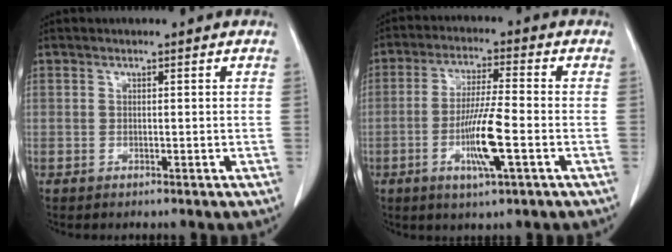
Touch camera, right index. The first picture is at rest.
{"total": 9.2, "force": [-2.9, 0.3, 8.7], "torque": [-0.169, -0.010, -0.056]}